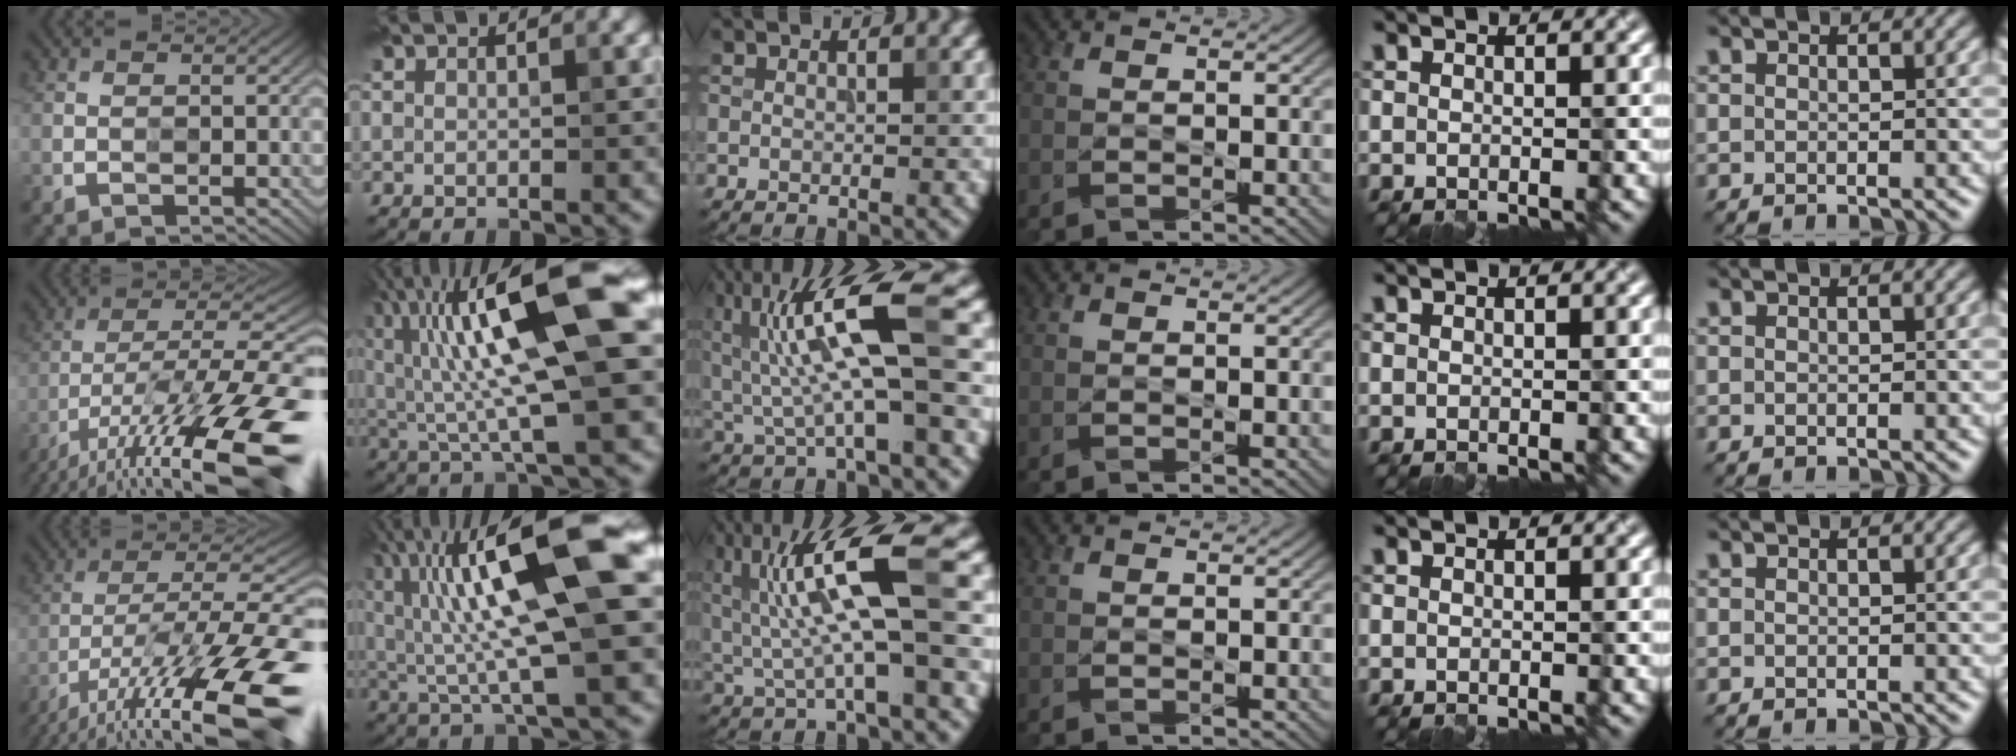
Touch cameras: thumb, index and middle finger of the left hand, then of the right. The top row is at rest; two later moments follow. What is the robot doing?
{"motion": "wipe", "object": "glass cup"}